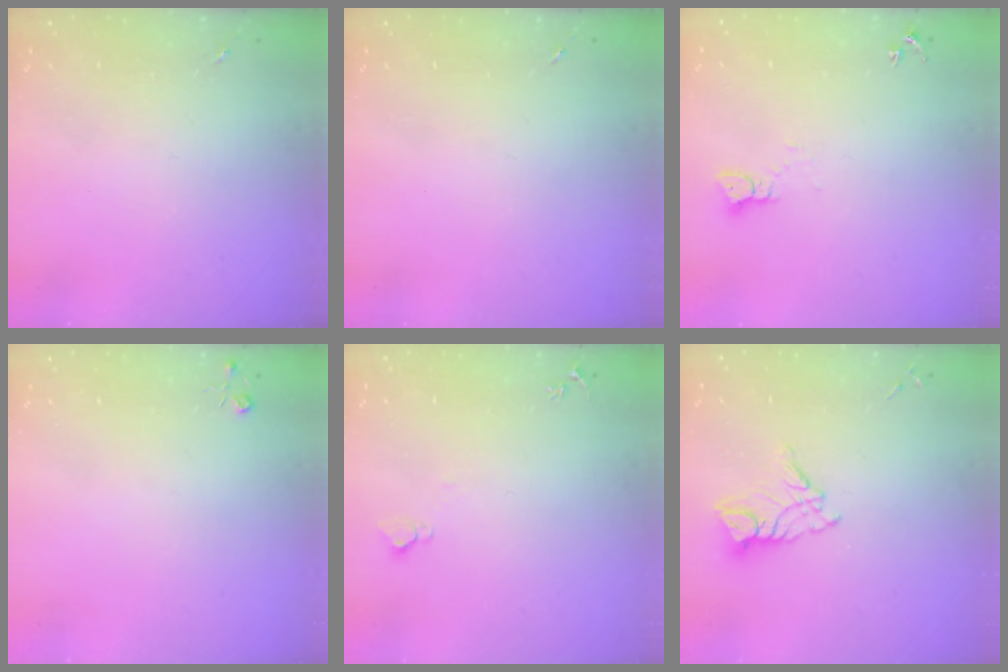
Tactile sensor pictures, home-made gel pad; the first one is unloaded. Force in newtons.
{"total": 0.0}
{"total": 3.3, "press": 3.3, "slide": 0.1}
{"total": 3.0, "press": 3.0, "slide": 0.4}
{"total": 4.4, "press": 4.4, "slide": 0.4}
{"total": 10.7, "press": 10.6, "slide": 0.9}